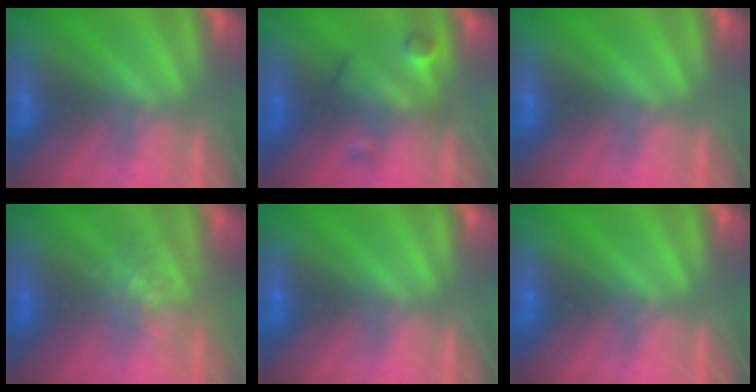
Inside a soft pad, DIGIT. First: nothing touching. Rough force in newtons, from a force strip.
{"total": 2.5}
{"total": 0.0}
{"total": 2.7}
{"total": 0.0}
{"total": 0.0}